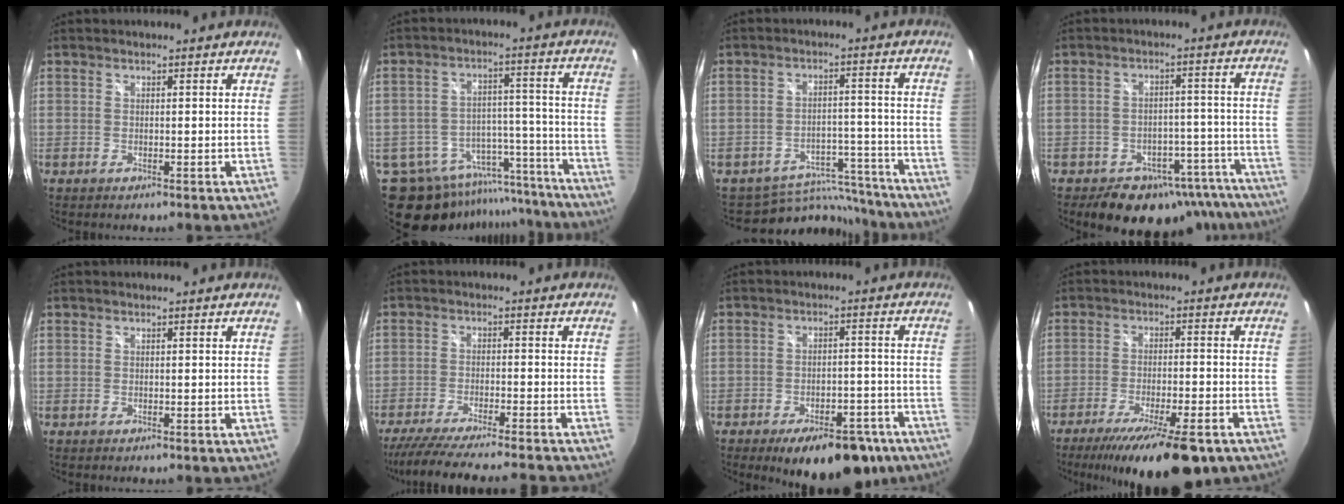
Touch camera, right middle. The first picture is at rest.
{"total": 19.4, "force": [-16.1, 8.7, 6.2], "torque": [-0.122, 0.032, -0.211]}
{"total": 11.1, "force": [-10.4, 3.9, 0.5], "torque": [-0.010, 0.024, -0.142]}
{"total": 16.0, "force": [-12.1, 9.2, 5.0], "torque": [-0.086, 0.041, -0.127]}
{"total": 0.0}
{"total": 15.7, "force": [-14.1, -0.2, 7.0], "torque": [-0.142, -0.021, -0.223]}
{"total": 14.9, "force": [-10.6, 6.6, 8.1], "torque": [-0.124, 0.000, -0.130]}
{"total": 17.5, "force": [-12.8, 4.1, 11.2], "torque": [-0.201, -0.043, -0.195]}